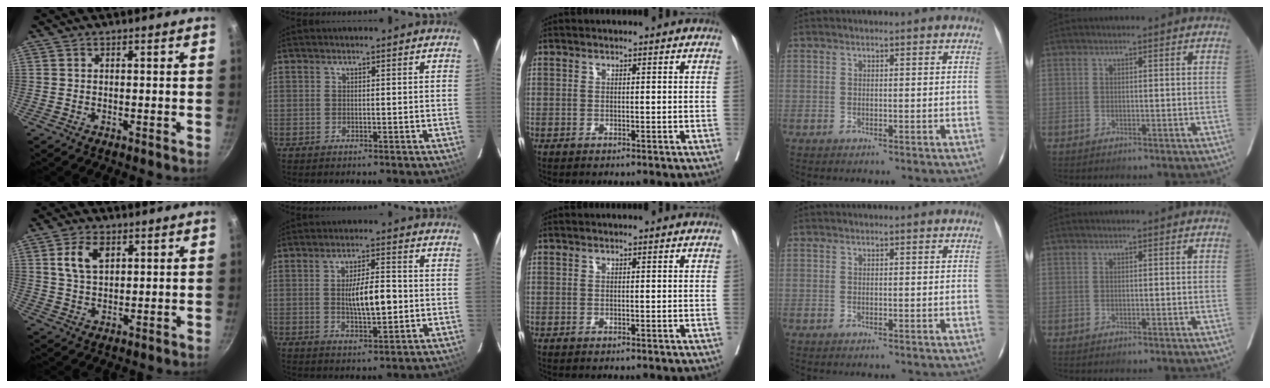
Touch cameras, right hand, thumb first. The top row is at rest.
{"thumb": {"total": 6.8, "force": [2.5, 4.1, 4.8], "torque": [-0.087, -0.006, 0.050]}, "index": {"total": 7.5, "force": [-0.4, 1.9, 7.2], "torque": [-0.127, 0.003, -0.003]}}